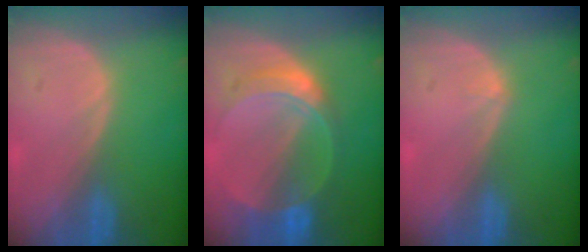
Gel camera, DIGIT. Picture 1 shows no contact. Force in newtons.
{"total": 7.3, "press": 6.5, "slide": 3.4}
{"total": 0.6, "press": 0.4, "slide": 0.5}